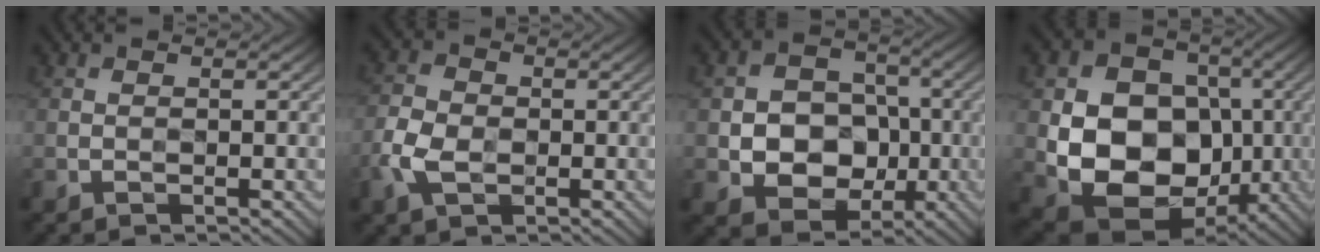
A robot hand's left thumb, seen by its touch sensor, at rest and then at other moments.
{"total": 5.4, "force": [-2.0, 3.8, 3.2], "torque": [-0.090, -0.002, -0.046]}
{"total": 8.1, "force": [-1.6, 6.9, 4.0], "torque": [-0.079, -0.002, -0.046]}
{"total": 13.0, "force": [-1.9, 10.4, 7.6], "torque": [-0.143, -0.017, -0.039]}